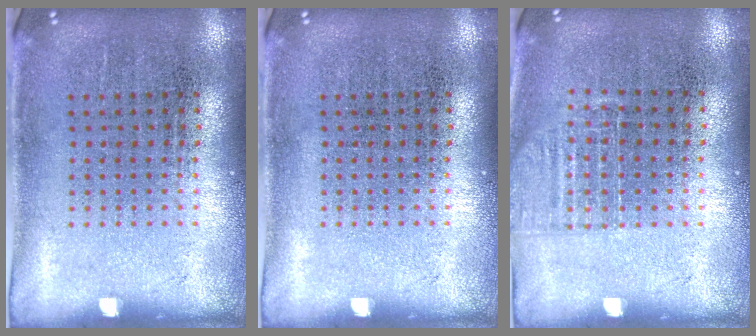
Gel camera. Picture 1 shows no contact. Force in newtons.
{"total": 0.0}
{"total": 1.1, "press": 0.9, "slide": 0.5}